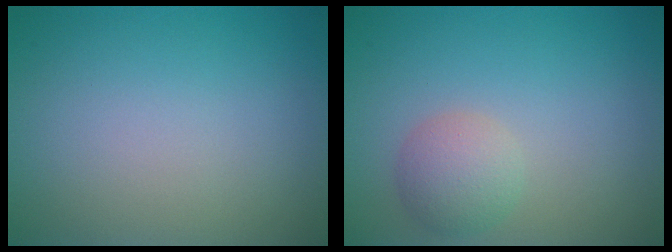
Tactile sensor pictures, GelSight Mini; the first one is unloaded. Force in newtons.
{"total": 2.7, "press": 2.7, "slide": 0.1}